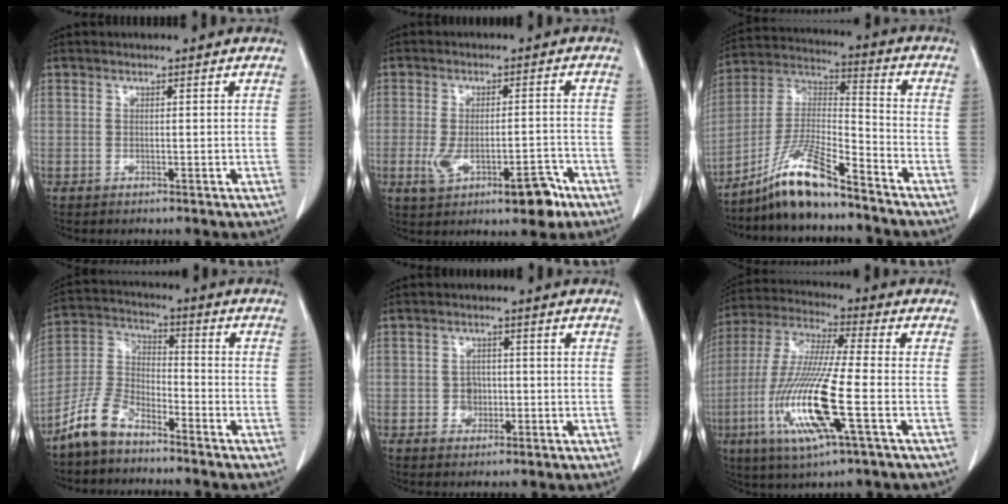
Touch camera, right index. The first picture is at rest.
{"total": 9.1, "force": [-3.9, 3.3, 7.5], "torque": [-0.119, 0.006, -0.050]}
{"total": 12.2, "force": [-9.6, 1.2, 7.5], "torque": [-0.155, 0.002, -0.179]}
{"total": 8.6, "force": [-6.8, 3.8, 3.8], "torque": [-0.095, 0.010, -0.141]}
{"total": 2.8, "force": [-0.5, 2.5, 1.2], "torque": [-0.010, 0.007, -0.004]}
{"total": 16.7, "force": [-4.9, 1.1, 16.0], "torque": [-0.338, -0.020, -0.092]}